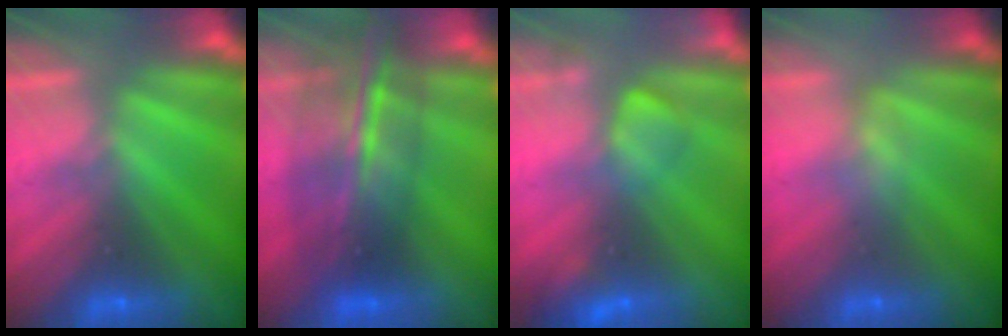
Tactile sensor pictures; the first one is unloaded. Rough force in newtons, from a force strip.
{"total": 6.3}
{"total": 2.4}
{"total": 2.4}